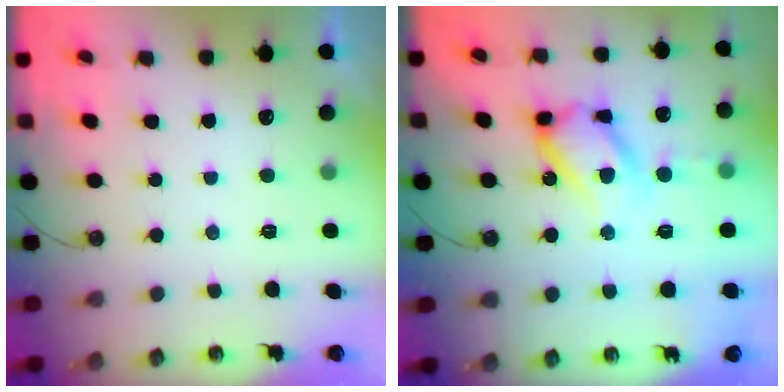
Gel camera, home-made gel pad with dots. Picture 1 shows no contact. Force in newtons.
{"total": 15.8, "press": 15.8, "slide": 1.4}